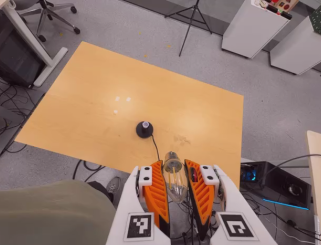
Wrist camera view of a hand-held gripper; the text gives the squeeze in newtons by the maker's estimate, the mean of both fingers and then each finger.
{"total": 21.3, "left": 23.5, "right": 19.0}